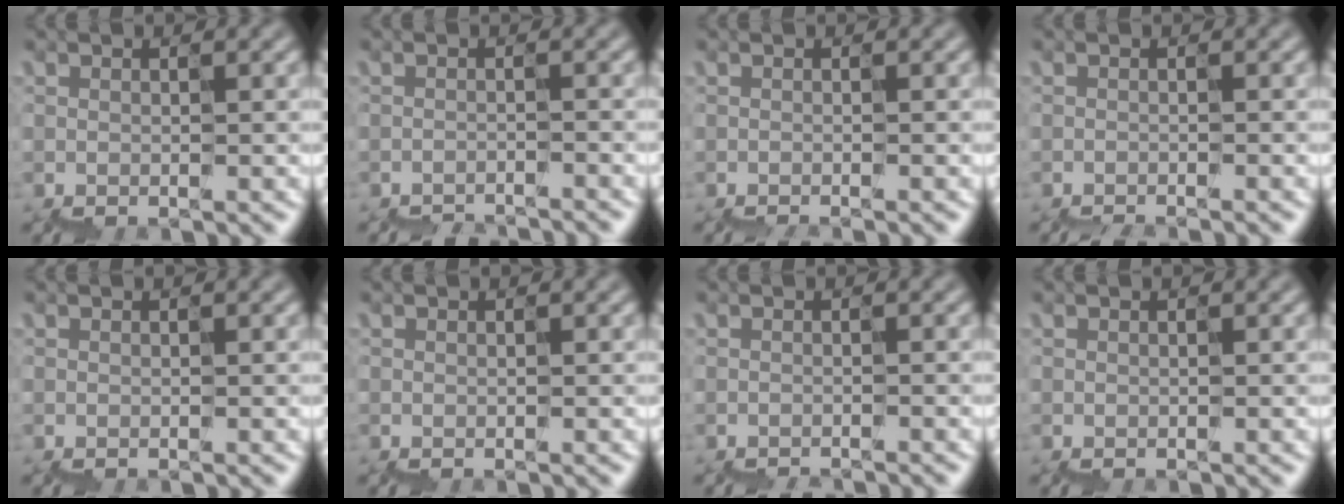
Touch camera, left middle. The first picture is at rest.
{"total": 2.9, "force": [-2.9, -0.3, -0.5], "torque": [0.004, -0.014, -0.037]}
{"total": 0.6, "force": [-0.6, -0.2, -0.1], "torque": [-0.001, -0.011, -0.010]}
{"total": 1.0, "force": [-1.0, -0.2, -0.3], "torque": [0.002, -0.015, -0.019]}
{"total": 0.0}
{"total": 0.0}
{"total": 1.2, "force": [-1.1, -0.1, -0.2], "torque": [0.007, -0.015, -0.013]}
{"total": 0.0}